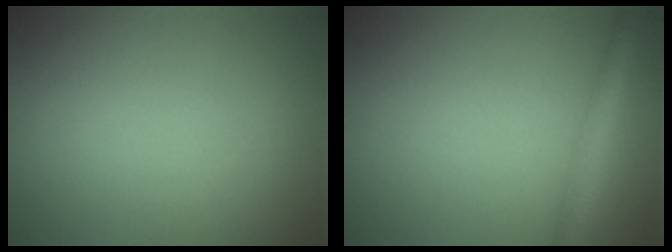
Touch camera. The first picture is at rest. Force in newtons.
{"total": 2.7, "press": 2.7, "slide": 0.1}